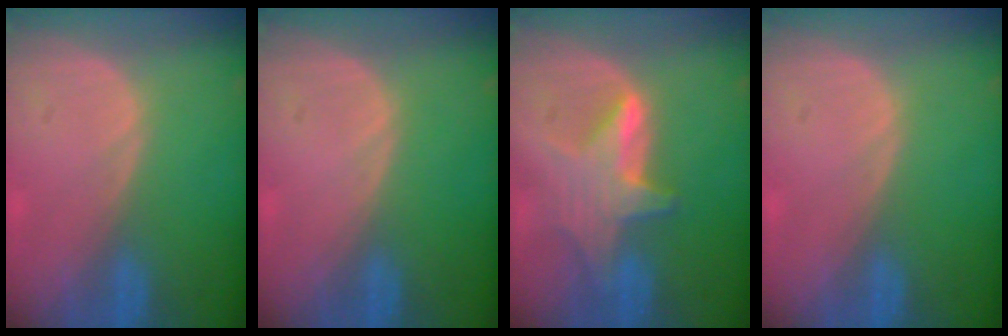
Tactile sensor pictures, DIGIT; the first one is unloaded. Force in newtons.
{"total": 0.0}
{"total": 6.5, "press": 6.4, "slide": 1.4}
{"total": 0.0}